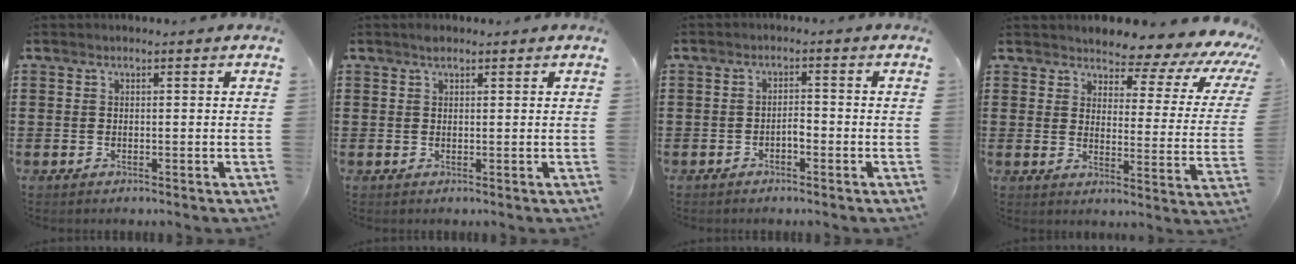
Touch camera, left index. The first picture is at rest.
{"total": 1.2, "force": [0.8, 0.5, 0.6], "torque": [-0.015, 0.003, 0.015]}
{"total": 1.9, "force": [-1.1, 0.6, 1.5], "torque": [-0.032, 0.005, -0.022]}
{"total": 4.4, "force": [3.9, 1.5, 1.3], "torque": [-0.037, -0.034, 0.059]}